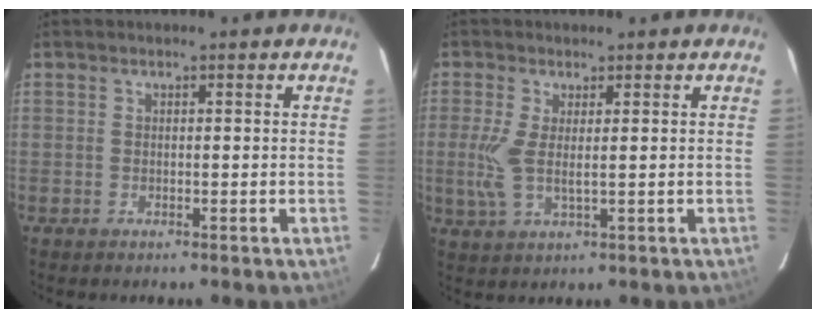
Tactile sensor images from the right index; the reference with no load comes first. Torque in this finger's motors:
{"motor_torque": [0.02, 0.14, -0.01, 0.06]}